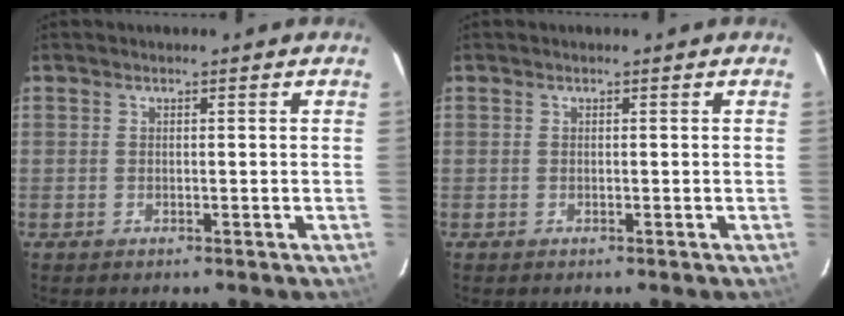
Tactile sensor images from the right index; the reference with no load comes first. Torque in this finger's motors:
{"motor_torque": [0.00, 0.00, 0.02, 0.00]}